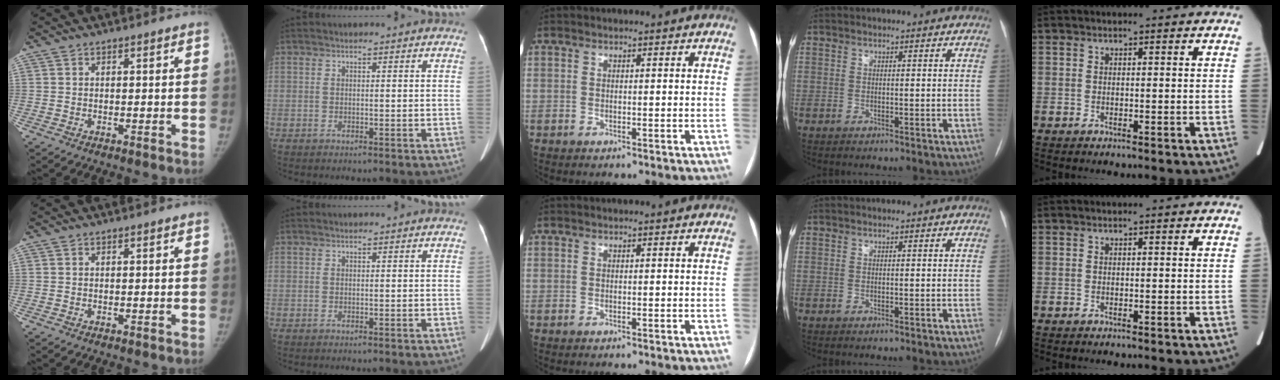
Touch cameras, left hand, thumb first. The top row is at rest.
{}